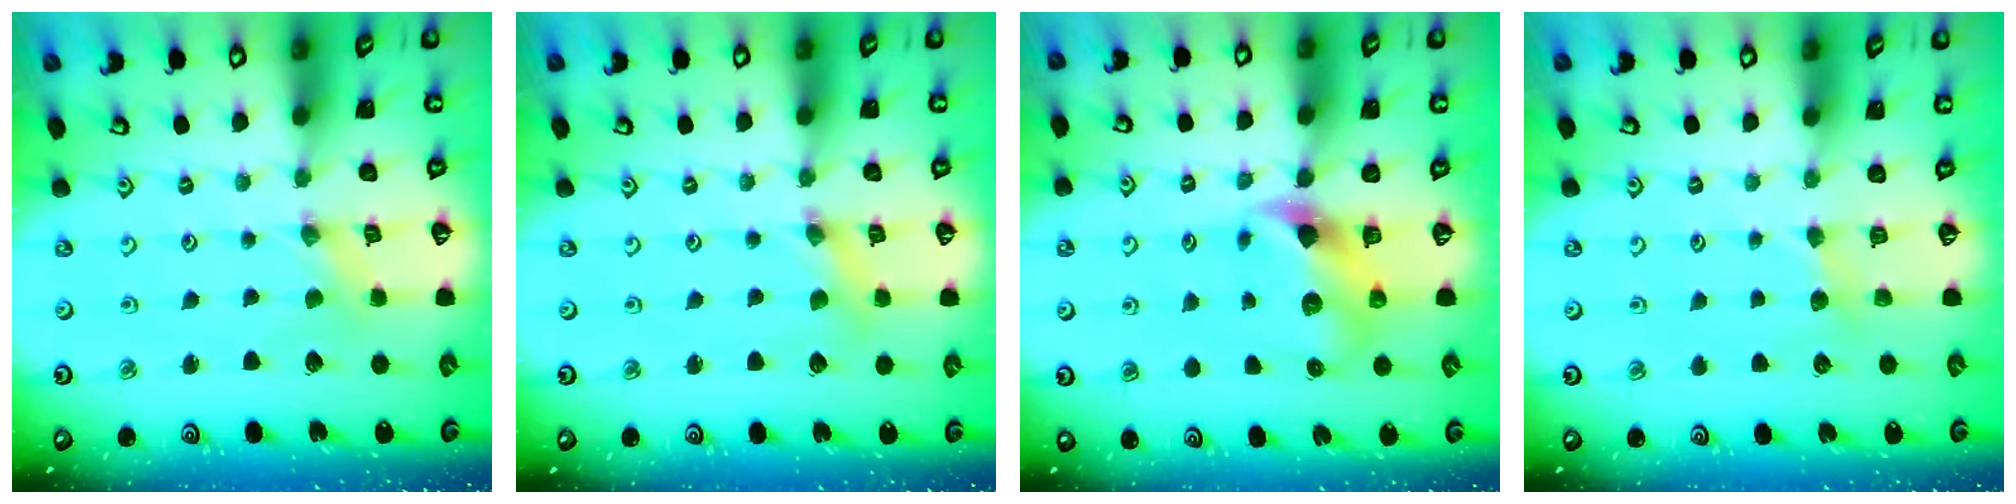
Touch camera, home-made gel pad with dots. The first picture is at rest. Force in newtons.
{"total": 2.8, "press": 2.8, "slide": 0.4}
{"total": 7.3, "press": 7.2, "slide": 1.2}
{"total": 3.7, "press": 3.7, "slide": 0.6}